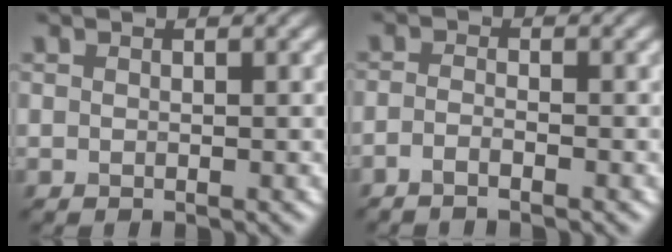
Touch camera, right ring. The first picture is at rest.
{"total": 1.4, "force": [-1.0, 0.3, 0.9], "torque": [-0.017, -0.005, -0.025]}